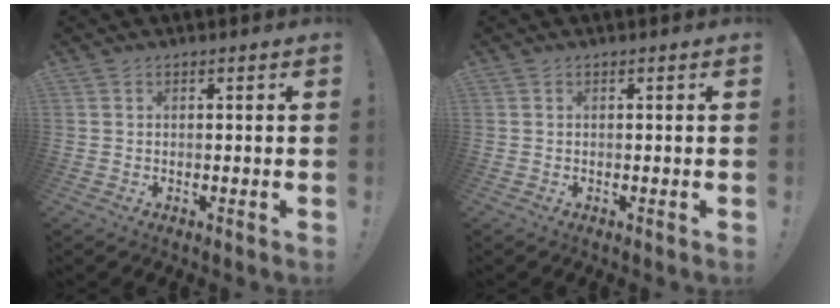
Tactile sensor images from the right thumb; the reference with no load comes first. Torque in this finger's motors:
{"motor_torque": [0.01, 0.01, -0.04, 0.02, 0.00]}